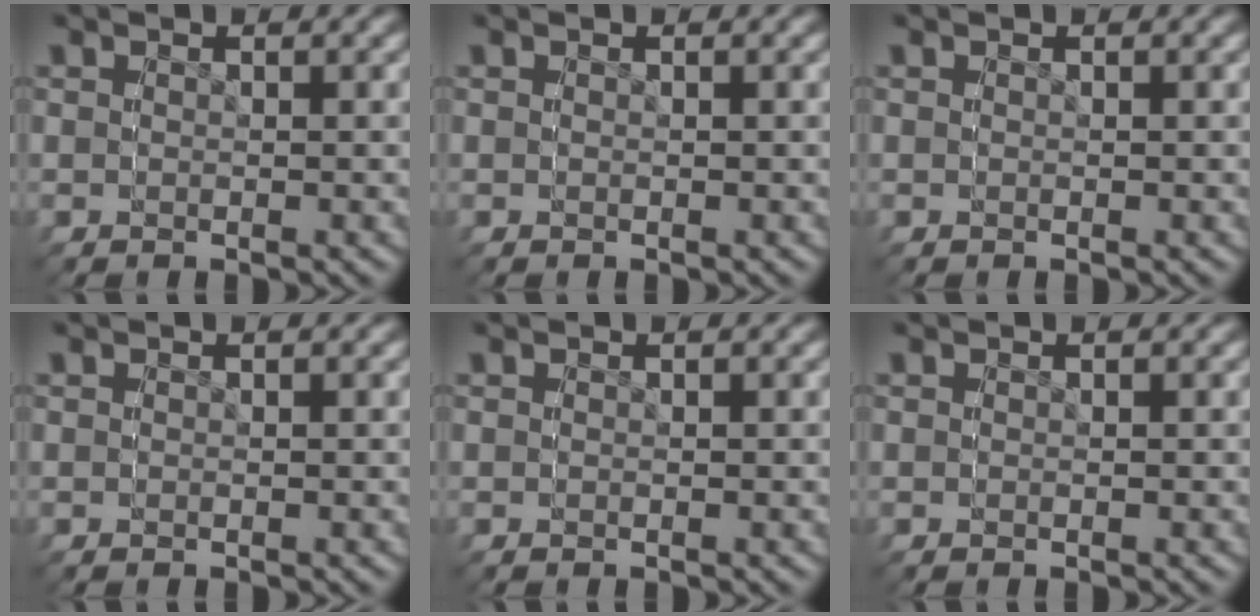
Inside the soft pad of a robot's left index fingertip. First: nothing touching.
{"total": 0.0}
{"total": 0.0}
{"total": 0.0}
{"total": 0.0}
{"total": 0.0}